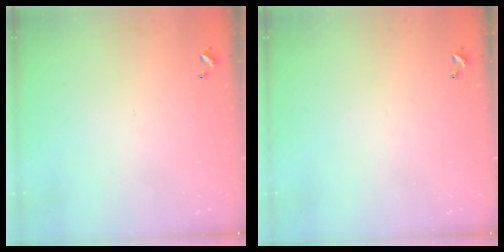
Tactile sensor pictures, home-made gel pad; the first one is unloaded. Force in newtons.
{"total": 0.0}